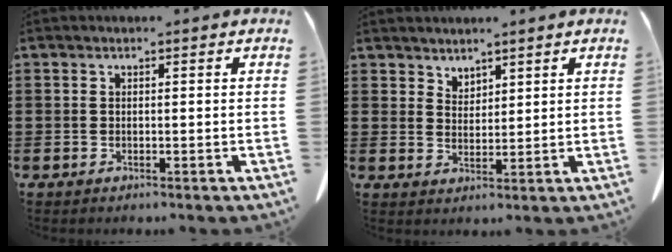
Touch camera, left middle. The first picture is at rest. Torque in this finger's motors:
{"motor_torque": [-0.31, 0.41, -0.02, 0.00]}